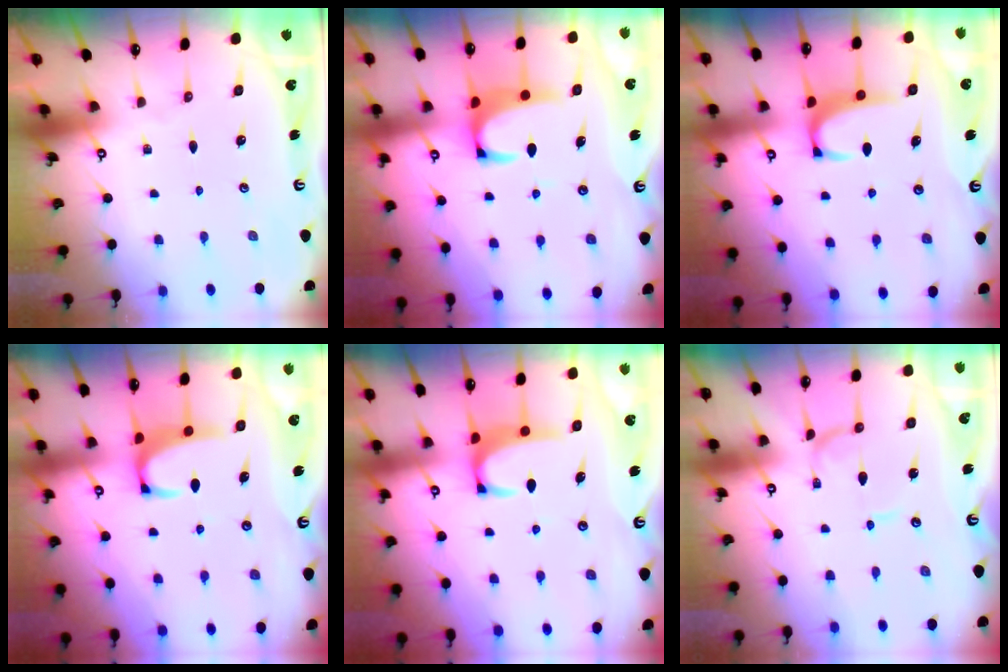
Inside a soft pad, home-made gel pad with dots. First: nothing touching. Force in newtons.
{"total": 2.3, "press": 2.1, "slide": 0.9}
{"total": 2.3, "press": 2.2, "slide": 0.6}
{"total": 2.5, "press": 2.4, "slide": 0.7}
{"total": 2.4, "press": 2.3, "slide": 0.7}
{"total": 0.6, "press": 0.6, "slide": 0.1}